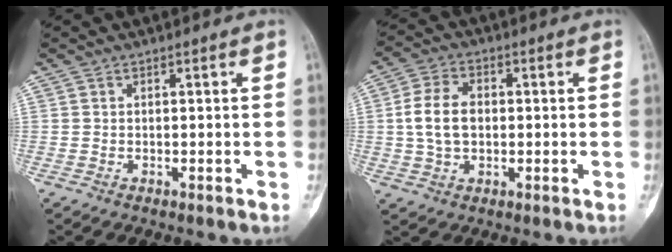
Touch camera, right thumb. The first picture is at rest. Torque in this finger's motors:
{"motor_torque": [0.19, 0.19, 0.27, -0.25, 0.17]}